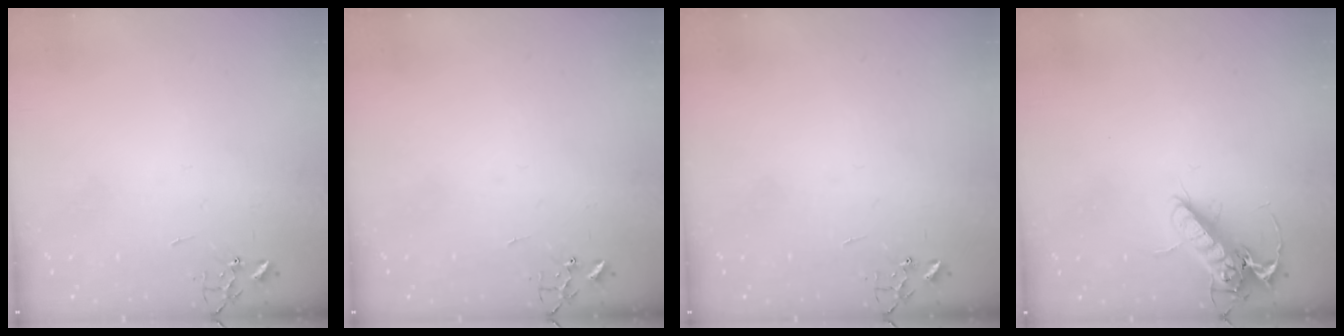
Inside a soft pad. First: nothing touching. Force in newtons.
{"total": 0.0}
{"total": 0.0}
{"total": 14.2, "press": 14.0, "slide": 2.2}